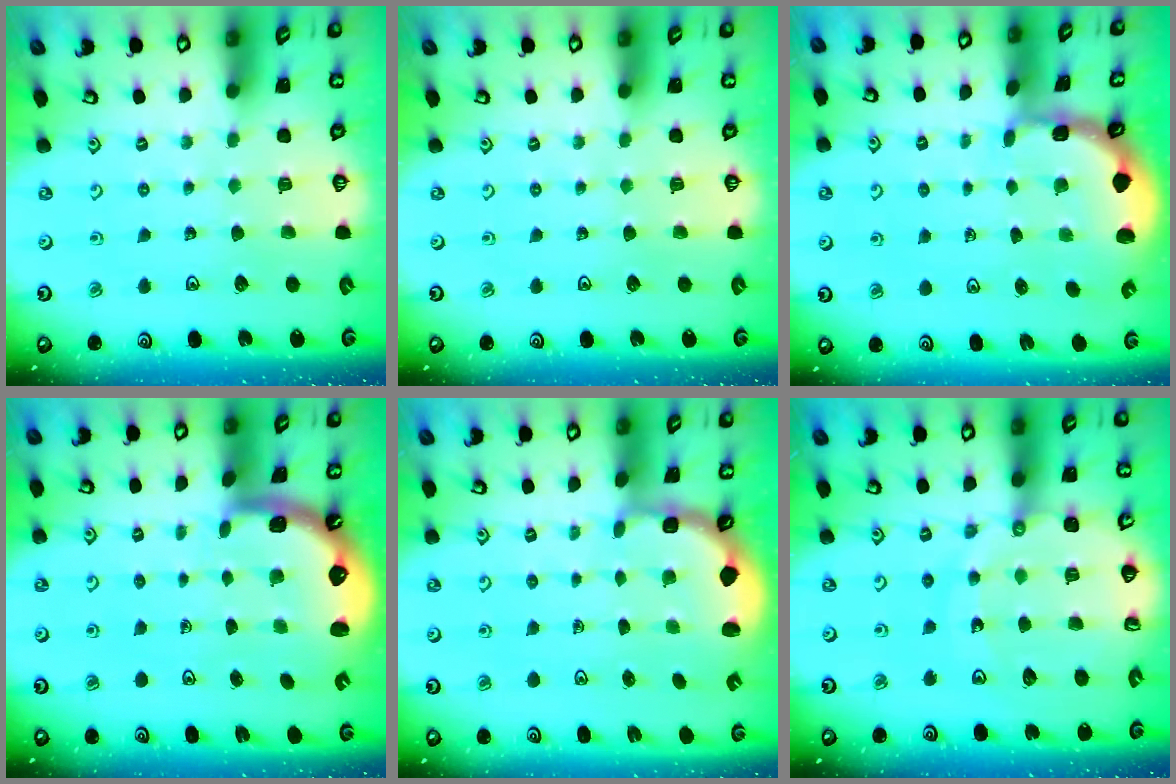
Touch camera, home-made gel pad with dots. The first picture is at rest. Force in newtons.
{"total": 0.0}
{"total": 1.4, "press": 1.4, "slide": 0.1}
{"total": 1.6, "press": 1.5, "slide": 0.6}
{"total": 2.4, "press": 2.0, "slide": 1.3}
{"total": 14.1, "press": 14.0, "slide": 1.8}